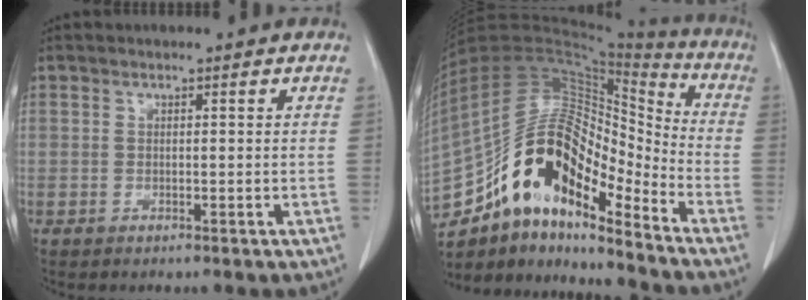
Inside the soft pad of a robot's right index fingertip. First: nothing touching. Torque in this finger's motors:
{"motor_torque": [1.43, -0.71, 1.05, 0.21]}